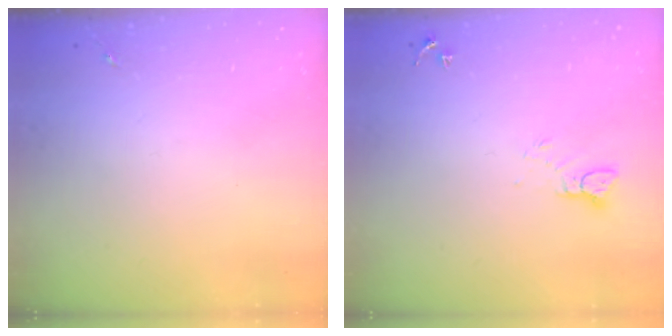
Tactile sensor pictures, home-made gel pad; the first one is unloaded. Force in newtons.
{"total": 3.1, "press": 3.1, "slide": 0.1}